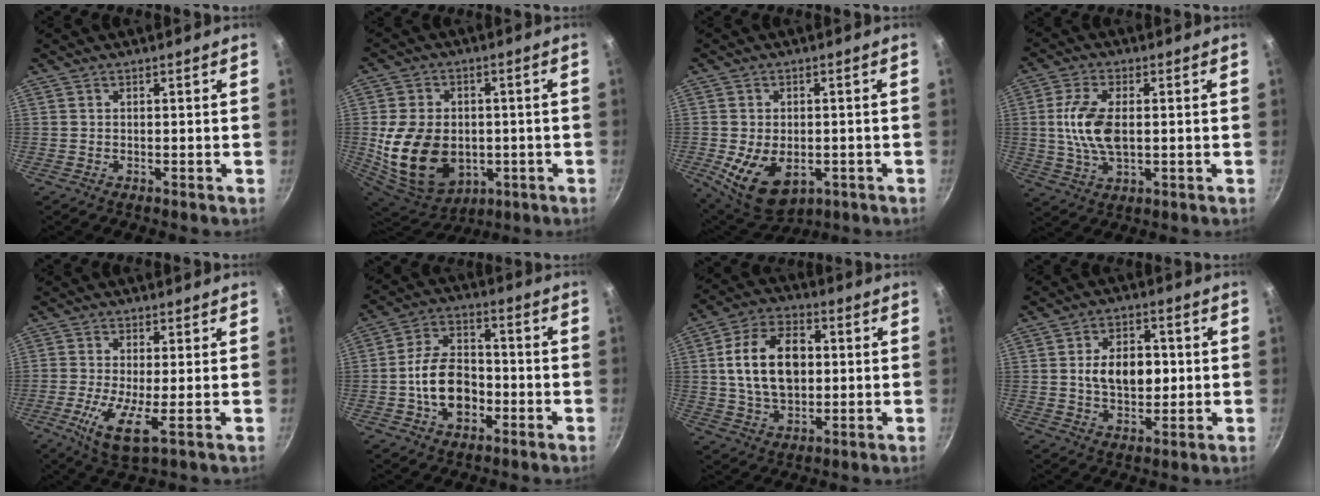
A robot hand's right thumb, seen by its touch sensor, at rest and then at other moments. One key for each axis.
{"total": 18.4, "fx": -2.2, "fy": 13.6, "fz": 12.3, "tx": -0.220, "ty": -0.001, "tz": -0.019}
{"total": 11.6, "fx": -2.9, "fy": 7.5, "fz": 8.4, "tx": -0.124, "ty": -0.009, "tz": -0.030}
{"total": 9.9, "fx": 0.6, "fy": 5.1, "fz": 8.5, "tx": -0.170, "ty": 0.000, "tz": 0.008}
{"total": 7.6, "fx": -1.6, "fy": 1.8, "fz": 7.2, "tx": -0.152, "ty": -0.019, "tz": -0.034}
{"total": 12.3, "fx": -3.1, "fy": 8.3, "fz": 8.6, "tx": -0.128, "ty": 0.033, "tz": -0.060}
{"total": 15.3, "fx": 1.7, "fy": 10.0, "fz": 11.5, "tx": -0.177, "ty": 0.012, "tz": 0.024}
{"total": 10.5, "fx": 0.6, "fy": 6.9, "fz": 8.0, "tx": -0.102, "ty": 0.004, "tz": 0.007}